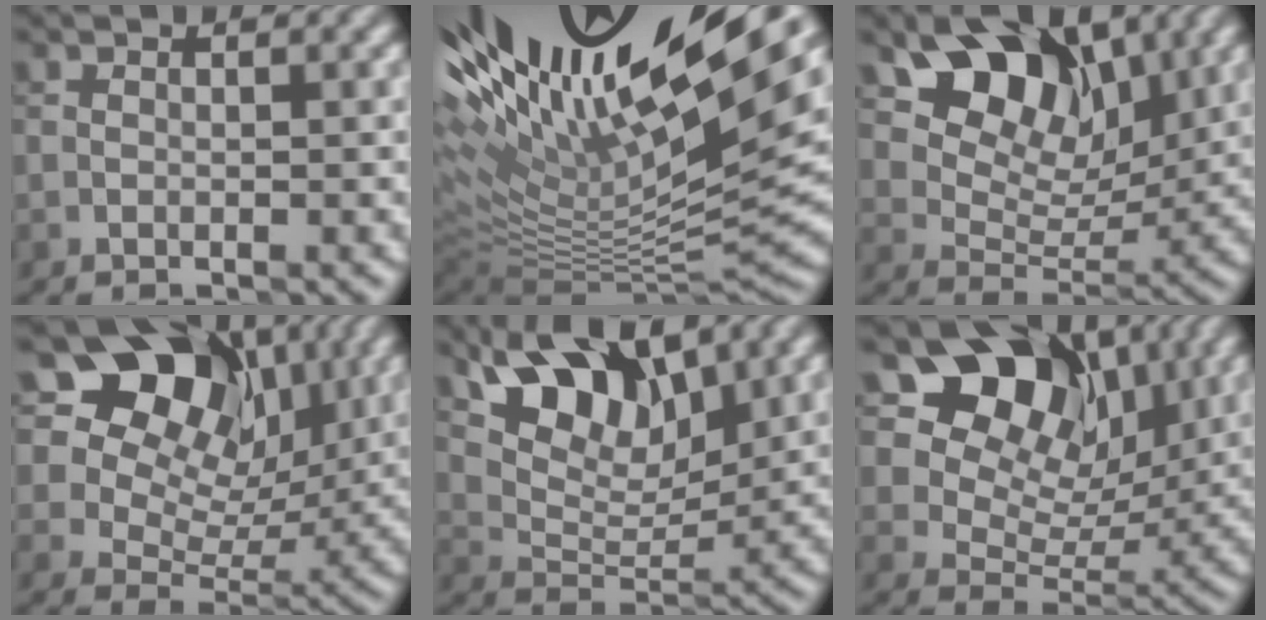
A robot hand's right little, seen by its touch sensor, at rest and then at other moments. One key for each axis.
{"total": 18.3, "fx": 8.2, "fy": 4.6, "fz": 15.7, "tx": -0.241, "ty": 0.018, "tz": 0.170}
{"total": 8.4, "fx": 4.7, "fy": 5.3, "fz": 4.4, "tx": -0.057, "ty": -0.007, "tz": 0.076}
{"total": 14.5, "fx": 7.7, "fy": 9.8, "fz": 7.3, "tx": -0.121, "ty": 0.057, "tz": 0.112}
{"total": 8.2, "fx": 5.4, "fy": 3.6, "fz": 5.1, "tx": -0.085, "ty": 0.002, "tz": 0.096}
{"total": 13.0, "fx": 7.4, "fy": 8.5, "fz": 6.5, "tx": -0.098, "ty": 0.038, "tz": 0.107}